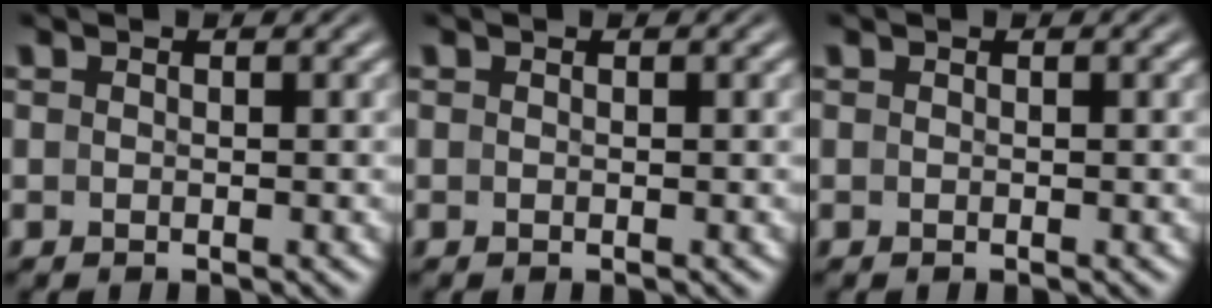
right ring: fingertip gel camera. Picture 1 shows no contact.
{"total": 0.0}
{"total": 0.0}